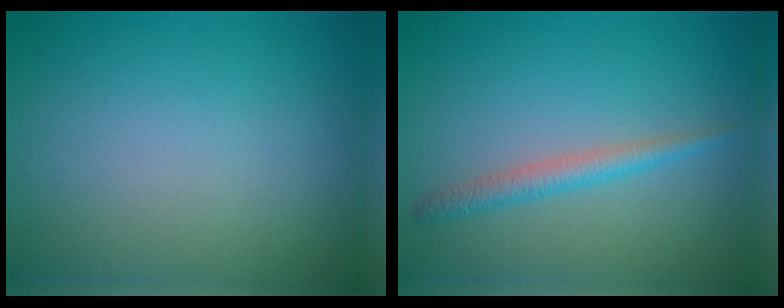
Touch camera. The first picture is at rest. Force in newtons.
{"total": 2.0, "press": 2.0, "slide": 0.1}